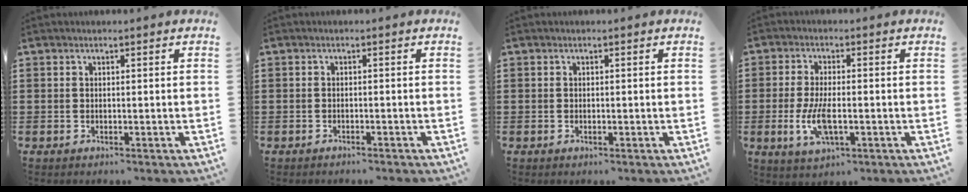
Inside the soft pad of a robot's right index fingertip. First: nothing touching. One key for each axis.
{"total": 0.7, "fx": -0.7, "fy": 0.0, "fz": 0.2, "tx": -0.006, "ty": -0.002, "tz": -0.014}
{"total": 0.0}
{"total": 6.3, "fx": -1.4, "fy": 2.5, "fz": 5.6, "tx": -0.122, "ty": -0.007, "tz": -0.029}